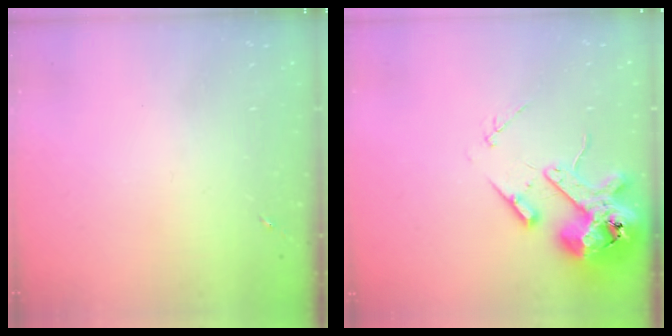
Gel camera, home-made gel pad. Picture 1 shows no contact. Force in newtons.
{"total": 14.6, "press": 14.4, "slide": 2.5}